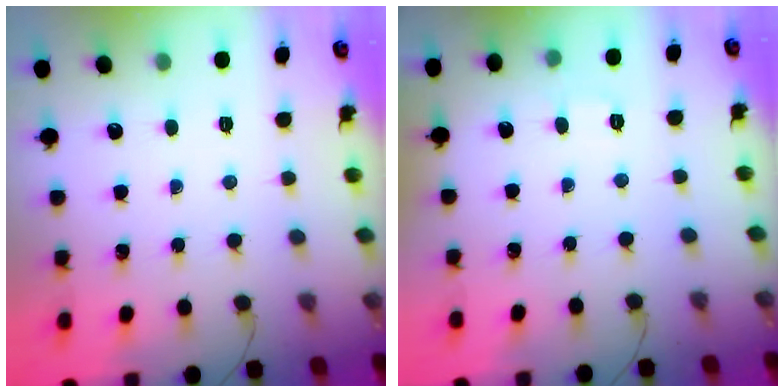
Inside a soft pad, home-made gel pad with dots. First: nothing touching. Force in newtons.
{"total": 2.0, "press": 1.7, "slide": 1.0}